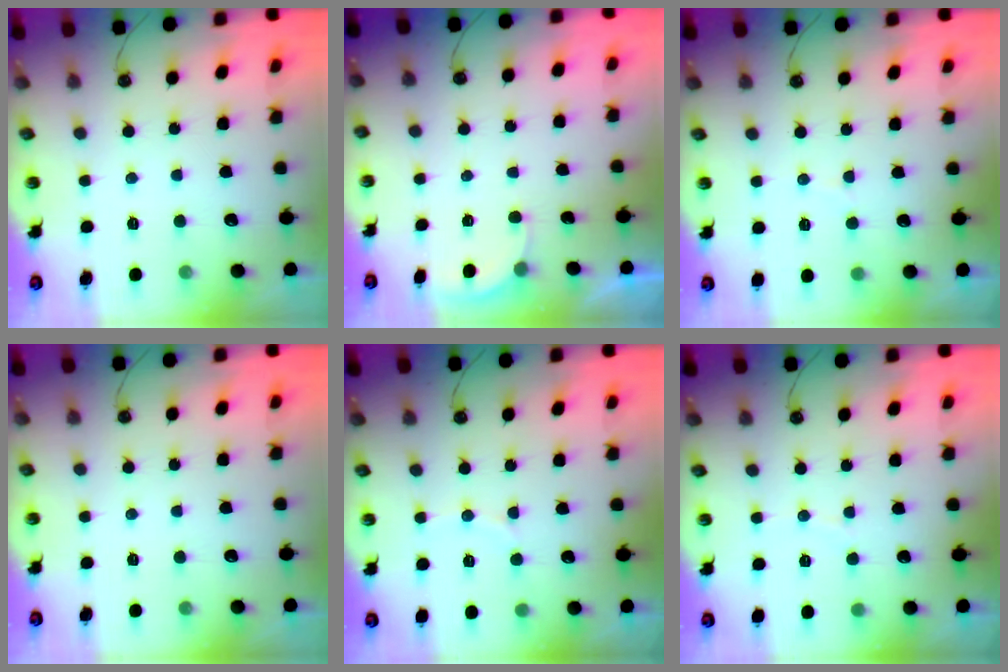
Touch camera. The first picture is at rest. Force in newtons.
{"total": 1.9, "press": 1.9, "slide": 0.2}
{"total": 2.9, "press": 2.7, "slide": 1.1}
{"total": 0.0}
{"total": 5.3, "press": 5.2, "slide": 1.2}
{"total": 2.8, "press": 2.8, "slide": 0.4}